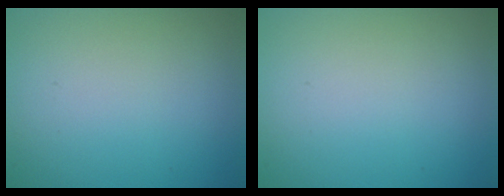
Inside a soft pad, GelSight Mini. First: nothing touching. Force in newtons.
{"total": 0.0}